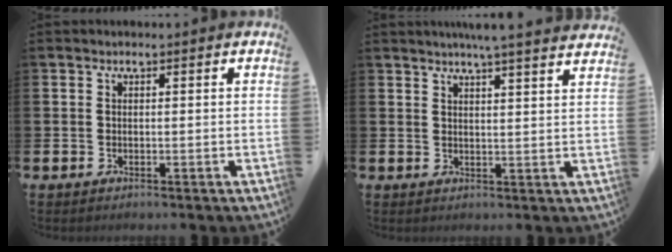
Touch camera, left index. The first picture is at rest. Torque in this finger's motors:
{"motor_torque": [0.94, -1.20, 0.10, 0.17]}